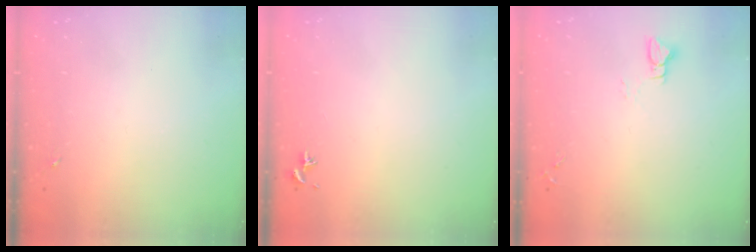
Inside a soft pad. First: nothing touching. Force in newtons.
{"total": 0.7, "press": 0.5, "slide": 0.4}
{"total": 2.9, "press": 2.9, "slide": 0.3}